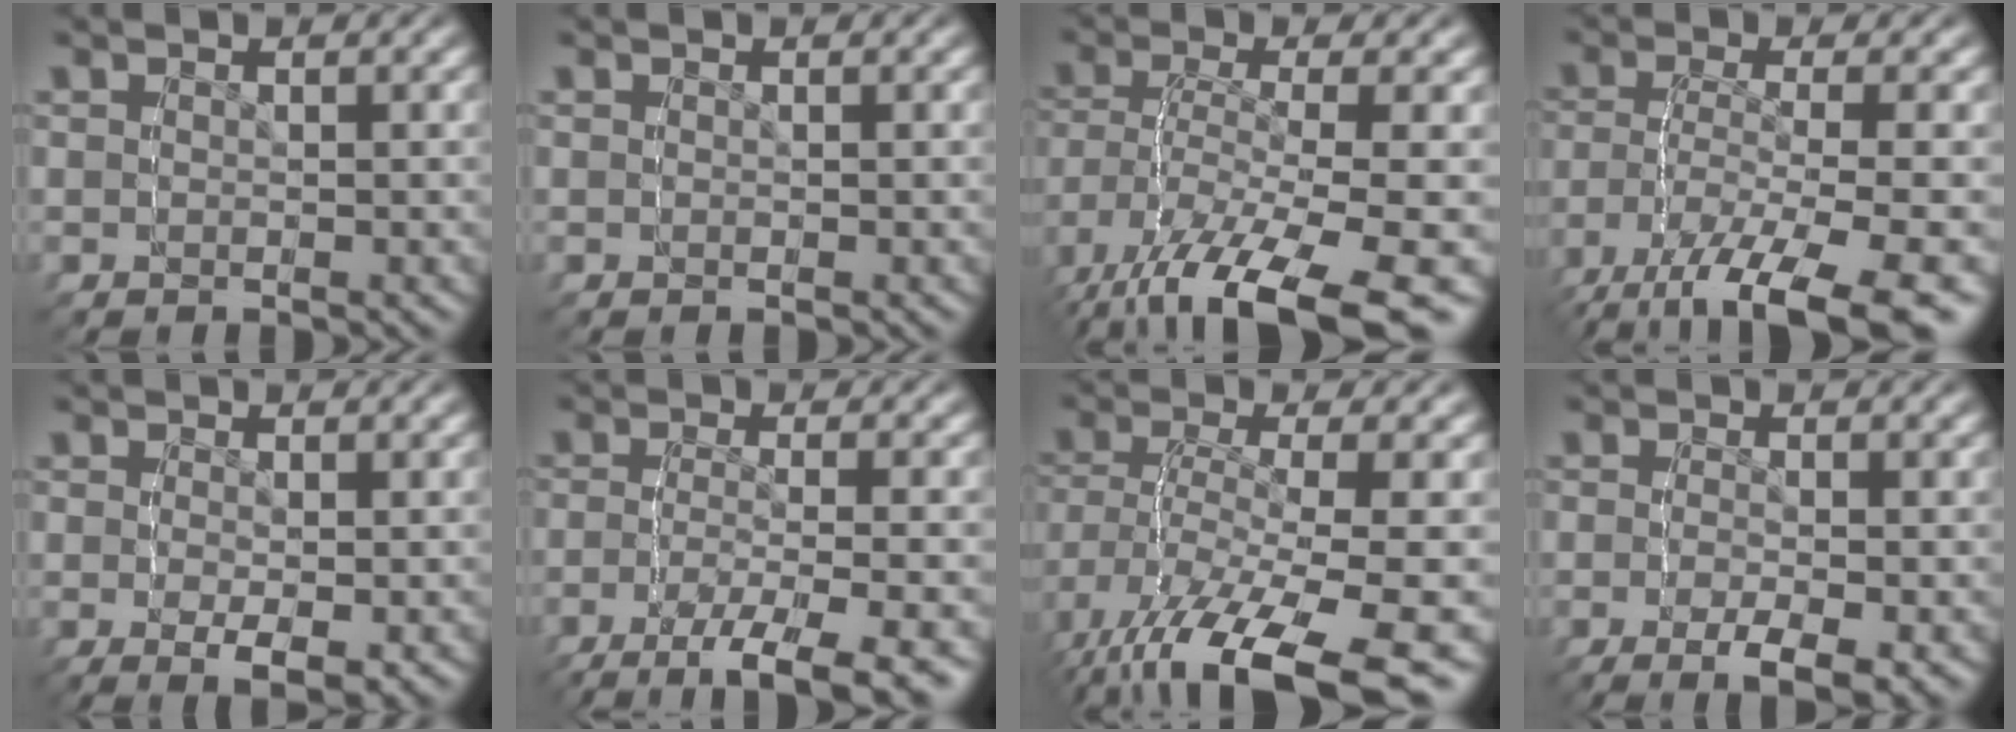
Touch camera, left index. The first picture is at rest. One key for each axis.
{"total": 0.0}
{"total": 4.2, "fx": -1.9, "fy": 2.1, "fz": 3.0, "tx": -0.075, "ty": -0.006, "tz": -0.017}
{"total": 3.3, "fx": -1.8, "fy": 1.1, "fz": 2.5, "tx": -0.058, "ty": 0.000, "tz": -0.018}
{"total": 1.1, "fx": 0.9, "fy": -0.6, "fz": -0.1, "tx": 0.012, "ty": 0.009, "tz": 0.014}
{"total": 2.7, "fx": -2.4, "fy": -1.1, "fz": 0.6, "tx": -0.014, "ty": -0.003, "tz": -0.037}
{"total": 4.8, "fx": -2.1, "fy": 2.5, "fz": 3.6, "tx": -0.085, "ty": -0.009, "tz": -0.017}
{"total": 1.7, "fx": -0.4, "fy": -1.6, "fz": 0.2, "tx": 0.011, "ty": 0.007, "tz": -0.008}